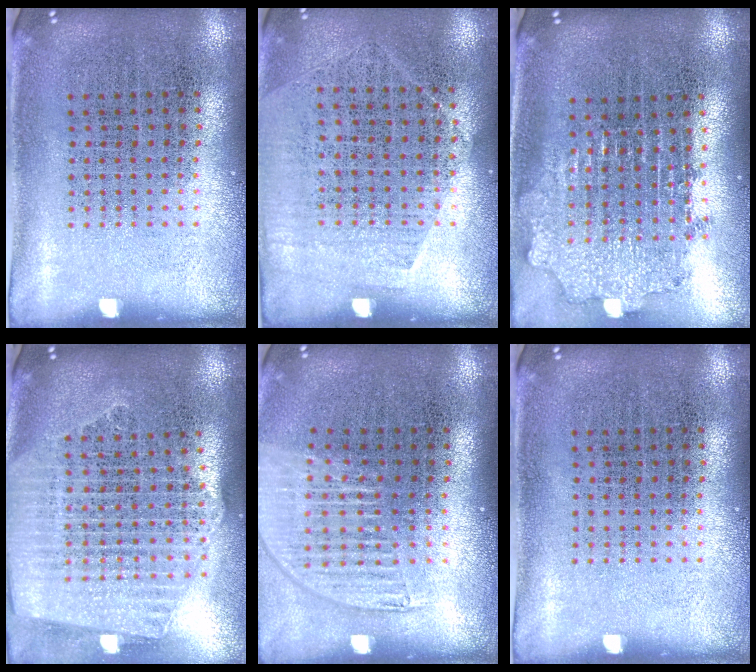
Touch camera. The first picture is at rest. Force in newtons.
{"total": 1.3, "press": 1.0, "slide": 0.7}
{"total": 2.1, "press": 1.6, "slide": 1.2}
{"total": 2.4, "press": 2.2, "slide": 1.2}
{"total": 1.5, "press": 1.3, "slide": 0.7}
{"total": 0.0}